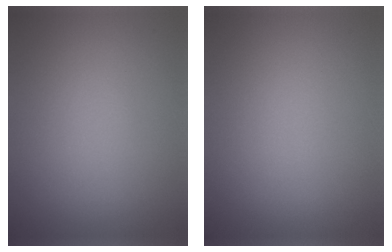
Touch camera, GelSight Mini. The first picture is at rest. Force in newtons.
{"total": 0.0}